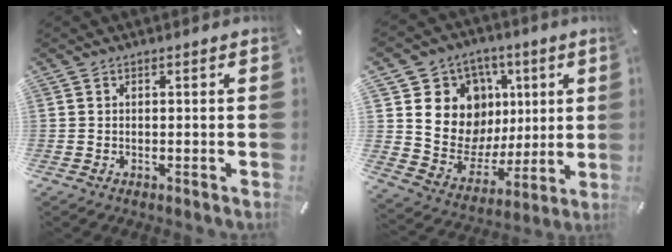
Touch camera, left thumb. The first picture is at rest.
{"total": 14.4, "force": [3.8, 13.3, 4.0], "torque": [-0.050, -0.040, 0.090]}